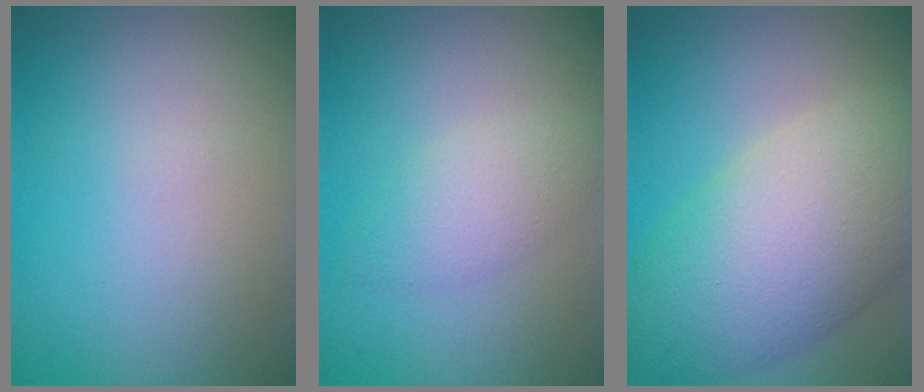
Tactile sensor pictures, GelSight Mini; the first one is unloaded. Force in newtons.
{"total": 2.7, "press": 2.6, "slide": 0.0}
{"total": 10.1, "press": 10.1, "slide": 0.3}